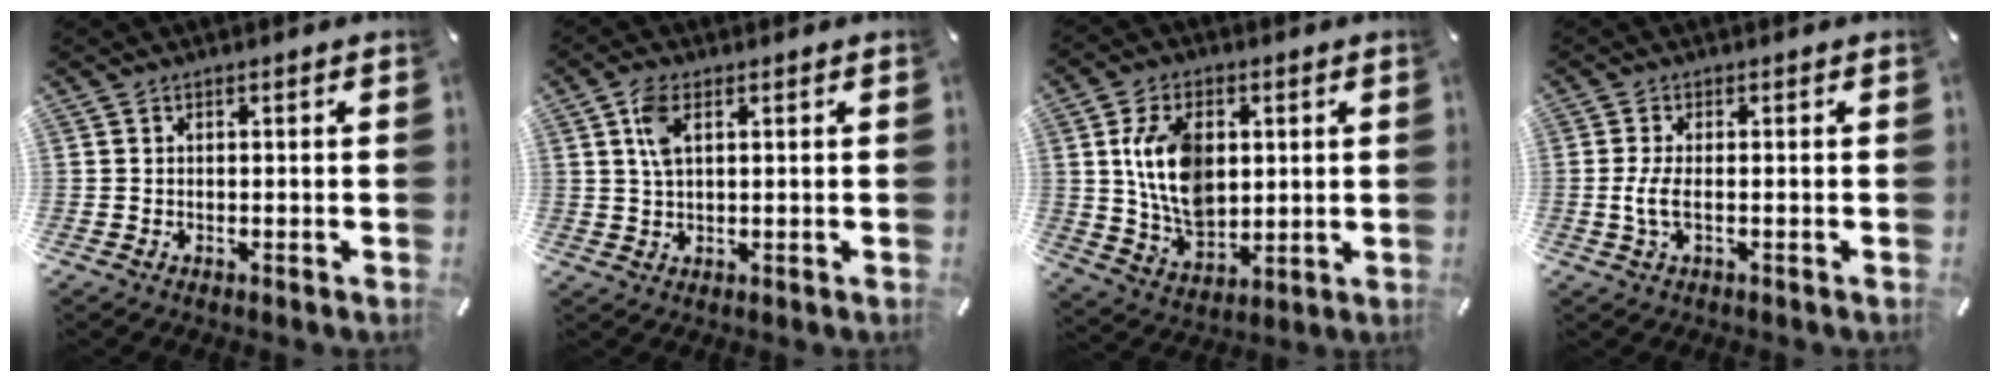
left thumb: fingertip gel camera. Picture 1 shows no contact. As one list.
[{"total": 5.1, "force": [1.8, 2.3, 4.2], "torque": [-0.099, 0.005, 0.028]}, {"total": 13.5, "force": [2.8, 9.3, 9.4], "torque": [-0.201, 0.006, 0.053]}, {"total": 4.2, "force": [-0.6, 1.4, 3.9], "torque": [-0.092, -0.007, -0.016]}]